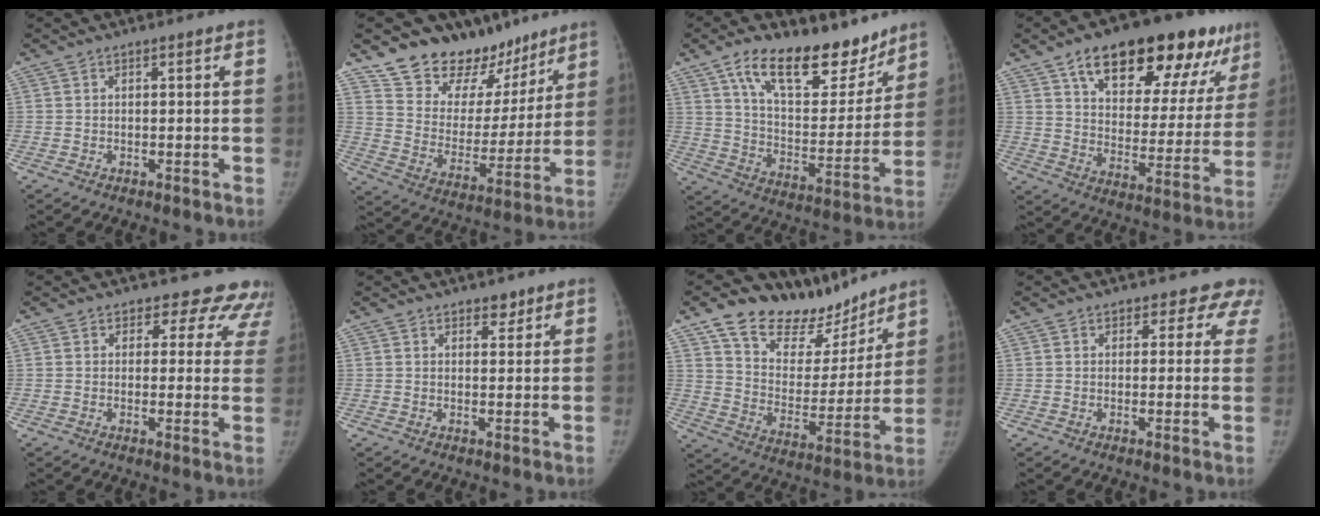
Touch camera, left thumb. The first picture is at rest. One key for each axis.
{"total": 19.2, "fx": 15.2, "fy": 10.4, "fz": 5.4, "tx": -0.015, "ty": -0.099, "tz": 0.244}
{"total": 21.4, "fx": 14.6, "fy": 9.8, "fz": 12.1, "tx": -0.140, "ty": -0.071, "tz": 0.242}
{"total": 26.5, "fx": 16.1, "fy": 11.6, "fz": 17.5, "tx": -0.204, "ty": -0.026, "tz": 0.239}
{"total": 10.9, "fx": 9.1, "fy": 6.0, "fz": 1.3, "tx": 0.050, "ty": -0.038, "tz": 0.070}
{"total": 1.9, "fx": 1.4, "fy": 1.1, "fz": 0.6, "tx": 0.011, "ty": -0.008, "tz": 0.018}
{"total": 19.3, "fx": 15.2, "fy": 9.4, "fz": 7.1, "tx": -0.047, "ty": -0.089, "tz": 0.253}
{"total": 5.9, "fx": 4.7, "fy": 3.6, "fz": 0.0, "tx": 0.057, "ty": -0.015, "tz": 0.024}